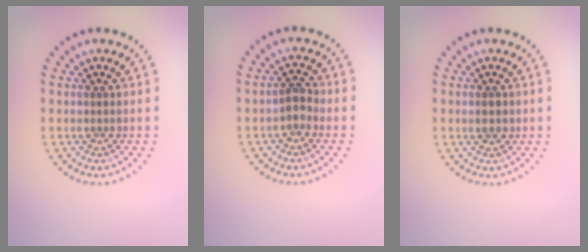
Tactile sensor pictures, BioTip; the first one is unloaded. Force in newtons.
{"total": 1.4, "press": 1.3, "slide": 0.6}
{"total": 1.2, "press": 1.2, "slide": 0.2}